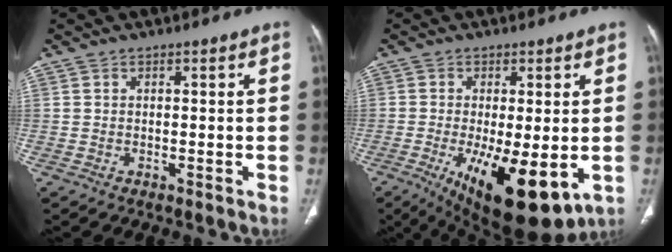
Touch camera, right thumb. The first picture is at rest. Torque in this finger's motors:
{"motor_torque": [3.00, 2.01, 1.17, -1.11, 0.47]}